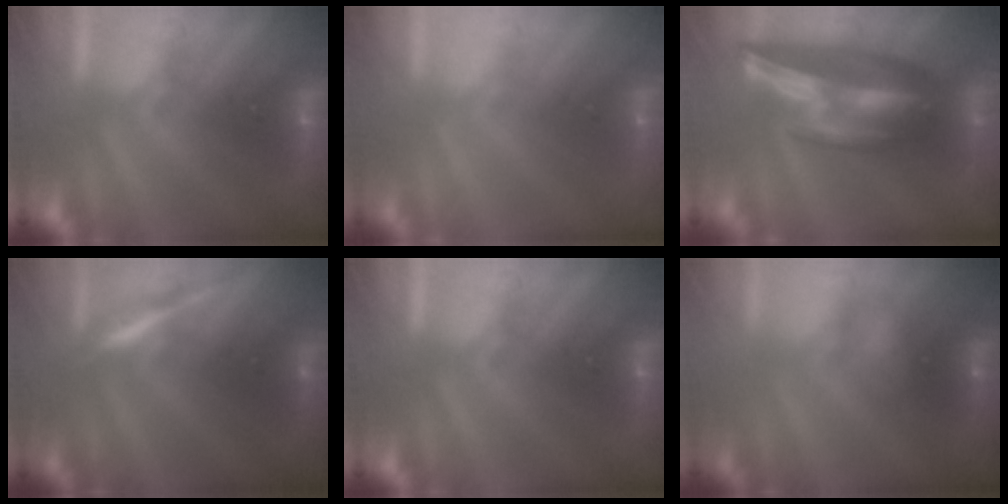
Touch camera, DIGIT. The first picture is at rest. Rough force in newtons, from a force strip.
{"total": 3.2}
{"total": 6.9}
{"total": 3.3}
{"total": 0.0}
{"total": 2.7}